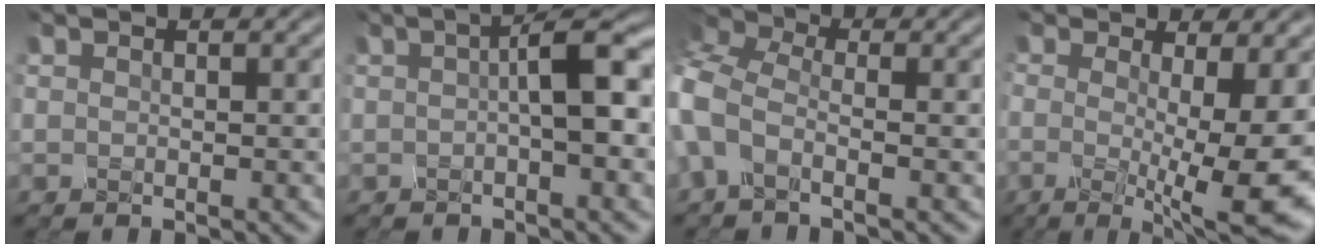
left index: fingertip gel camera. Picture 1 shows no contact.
{"total": 6.0, "force": [0.4, 2.0, 5.6], "torque": [-0.084, 0.017, -0.001]}
{"total": 6.6, "force": [-1.6, 4.1, 4.9], "torque": [-0.145, 0.010, -0.055]}
{"total": 10.5, "force": [-0.9, 2.2, 10.3], "torque": [-0.129, -0.012, -0.020]}